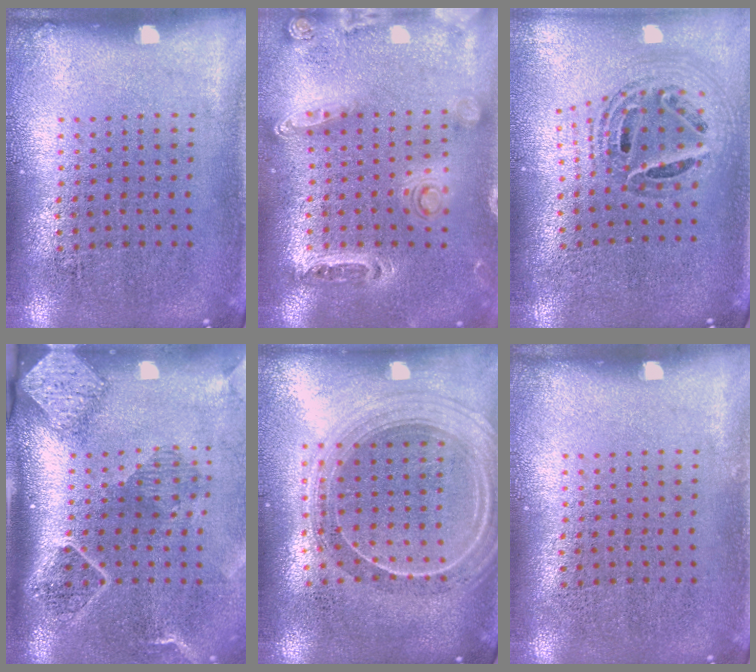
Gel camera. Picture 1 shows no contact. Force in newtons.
{"total": 1.3, "press": 1.3, "slide": 0.2}
{"total": 1.3, "press": 1.2, "slide": 0.5}
{"total": 2.7, "press": 2.0, "slide": 1.8}
{"total": 2.3, "press": 2.0, "slide": 1.2}
{"total": 0.0}